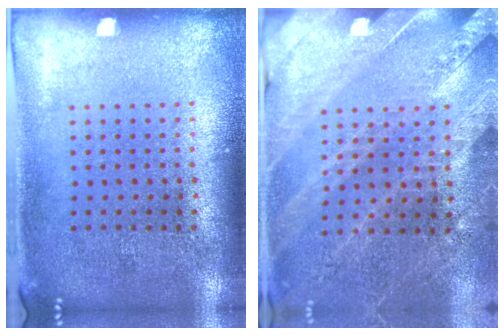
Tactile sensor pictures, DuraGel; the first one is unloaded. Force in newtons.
{"total": 2.5, "press": 2.5, "slide": 0.4}